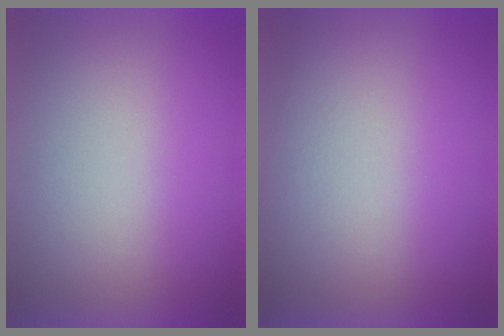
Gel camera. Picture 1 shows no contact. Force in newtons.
{"total": 2.6}